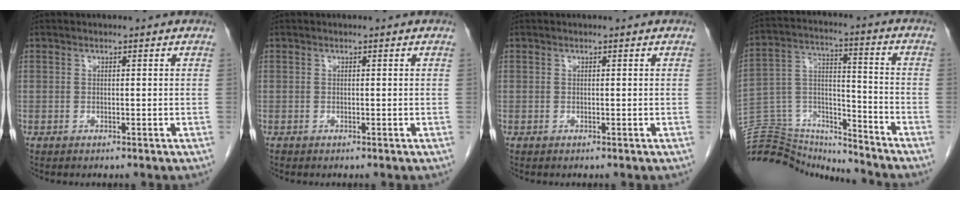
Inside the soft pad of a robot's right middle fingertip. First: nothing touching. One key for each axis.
{"total": 0.0}
{"total": 0.0}
{"total": 18.3, "fx": -17.8, "fy": 3.0, "fz": 2.9, "tx": -0.060, "ty": 0.052, "tz": -0.287}